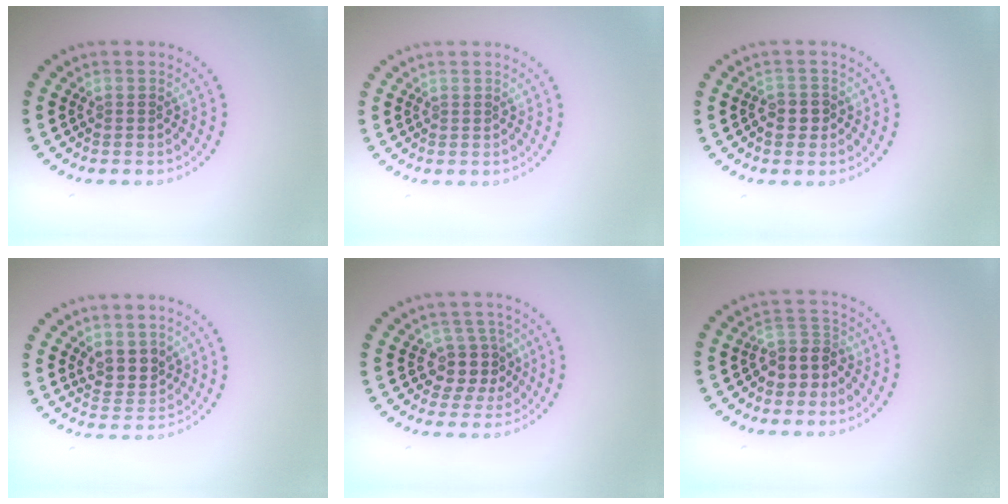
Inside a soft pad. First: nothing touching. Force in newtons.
{"total": 0.0}
{"total": 1.3, "press": 1.2, "slide": 0.5}
{"total": 2.5, "press": 2.2, "slide": 1.1}
{"total": 2.9, "press": 2.3, "slide": 1.7}
{"total": 3.2, "press": 2.6, "slide": 1.8}